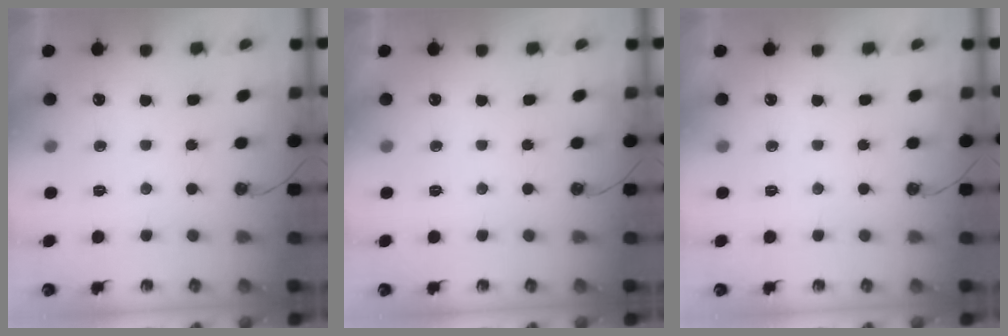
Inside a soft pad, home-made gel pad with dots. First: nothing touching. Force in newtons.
{"total": 0.0}
{"total": 0.0}